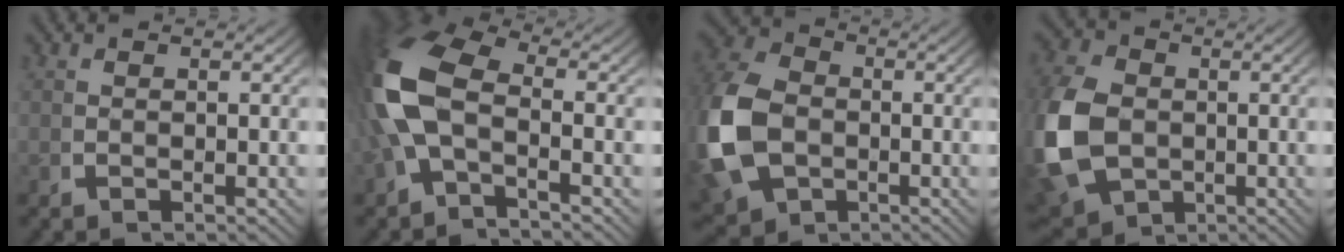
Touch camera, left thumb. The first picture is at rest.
{"total": 9.9, "force": [-0.4, 6.4, 7.5], "torque": [-0.184, -0.006, -0.007]}
{"total": 12.3, "force": [-1.6, 9.5, 7.7], "torque": [-0.205, -0.050, -0.002]}
{"total": 10.9, "force": [-1.7, 8.5, 6.7], "torque": [-0.185, -0.047, -0.006]}